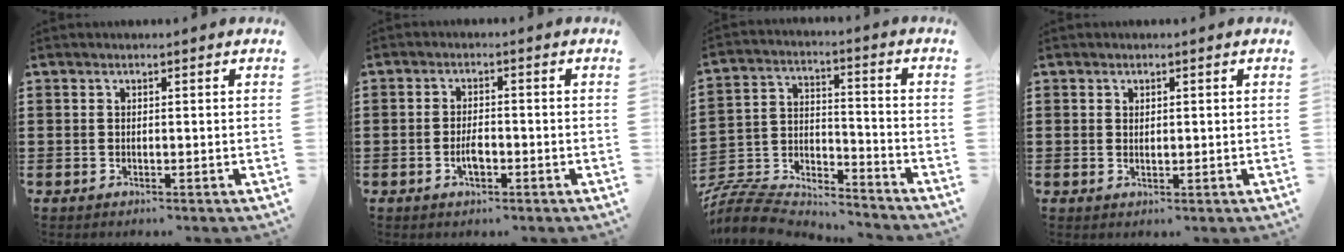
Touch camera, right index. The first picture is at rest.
{"total": 3.0, "force": [-1.1, 1.2, 2.5], "torque": [-0.051, 0.002, -0.022]}
{"total": 7.7, "force": [-7.5, 1.6, 1.1], "torque": [-0.042, -0.001, -0.155]}
{"total": 0.7, "force": [0.3, 0.4, 0.4], "torque": [-0.007, 0.005, 0.006]}